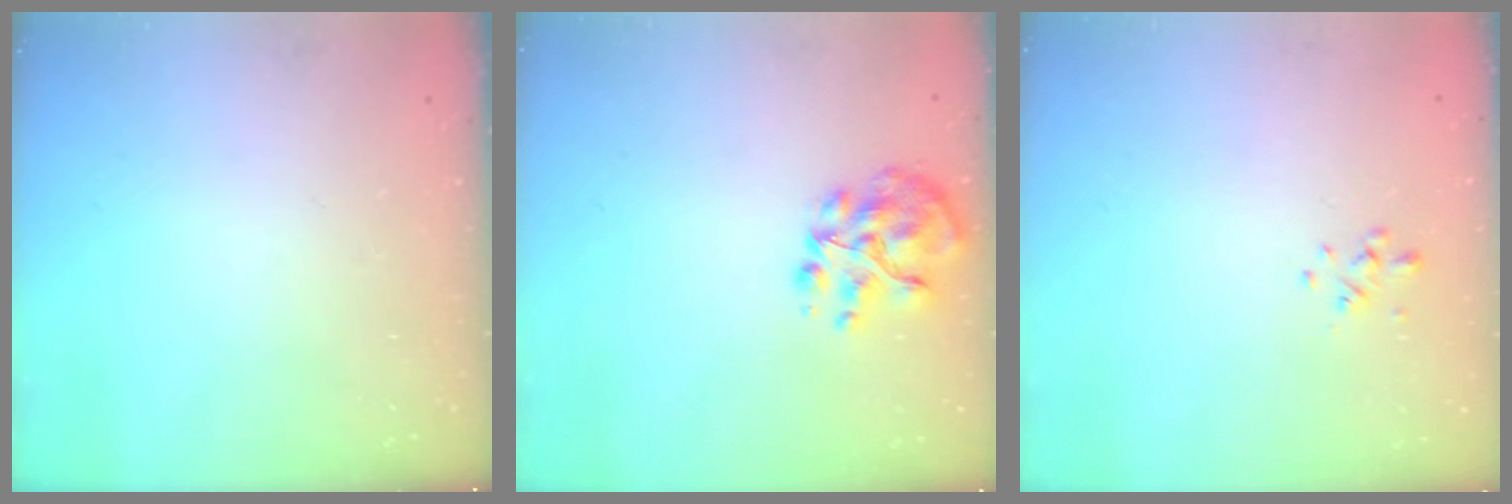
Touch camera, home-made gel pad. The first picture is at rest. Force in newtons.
{"total": 8.7, "press": 8.6, "slide": 1.4}
{"total": 0.8, "press": 0.6, "slide": 0.4}